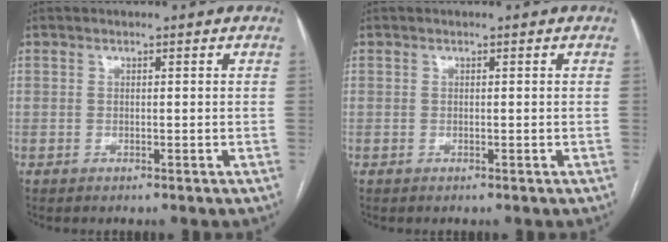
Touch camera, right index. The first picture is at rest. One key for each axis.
{"total": 0.0}